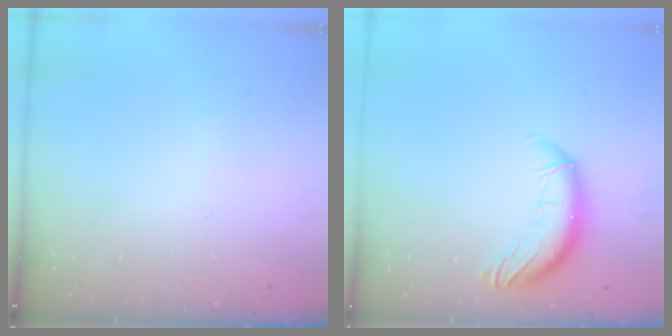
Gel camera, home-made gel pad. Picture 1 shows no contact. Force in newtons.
{"total": 11.2, "press": 11.1, "slide": 1.7}